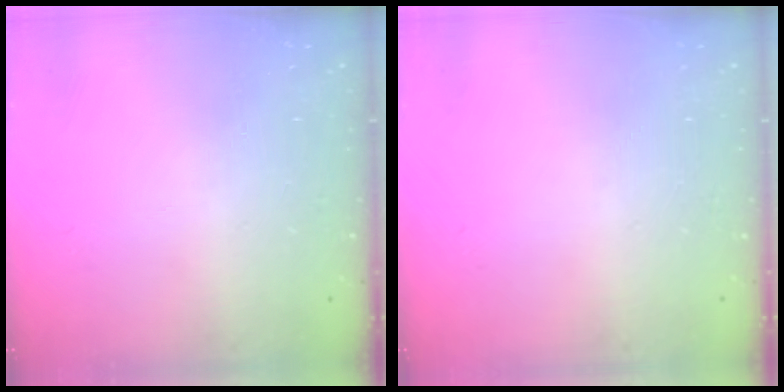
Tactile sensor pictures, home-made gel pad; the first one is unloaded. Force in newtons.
{"total": 0.0}